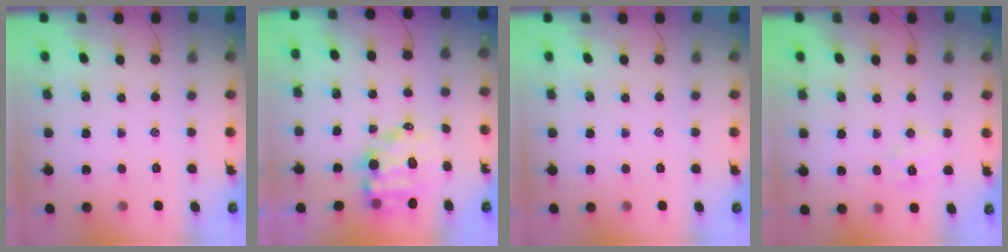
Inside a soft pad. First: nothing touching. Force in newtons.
{"total": 9.7, "press": 9.3, "slide": 2.6}
{"total": 0.0}
{"total": 6.4, "press": 6.4, "slide": 1.1}